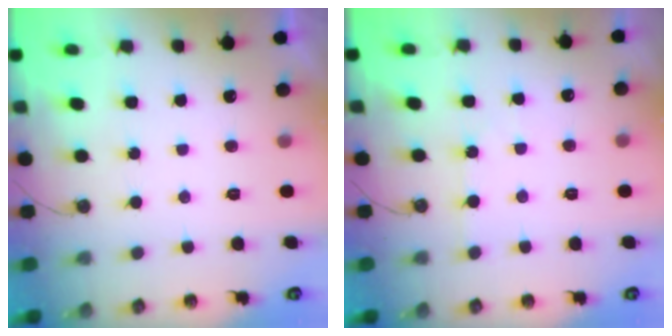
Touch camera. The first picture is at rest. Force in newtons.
{"total": 3.0, "press": 3.0, "slide": 0.4}